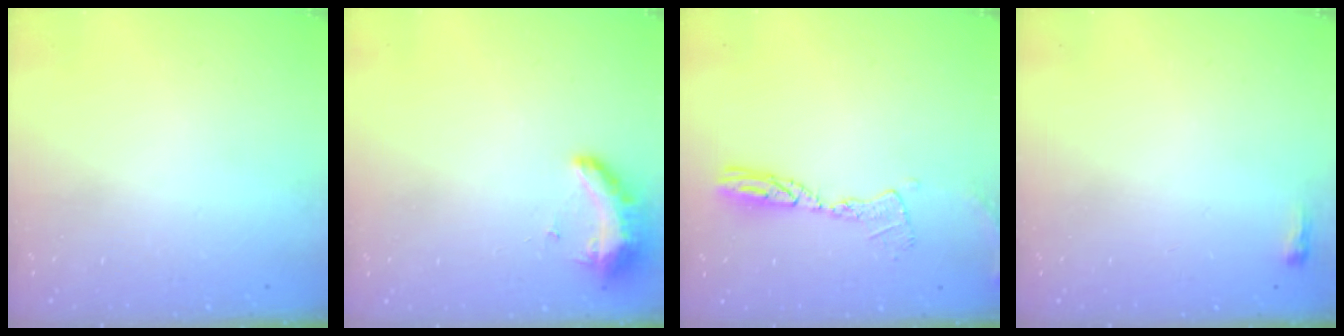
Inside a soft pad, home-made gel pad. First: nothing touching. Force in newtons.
{"total": 16.2, "press": 11.0, "slide": 11.9}
{"total": 9.7, "press": 9.6, "slide": 0.9}
{"total": 2.3, "press": 2.2, "slide": 0.7}